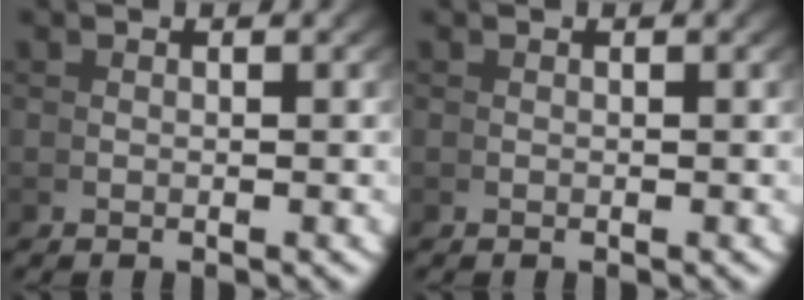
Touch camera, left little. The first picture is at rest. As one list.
[{"total": 0.0}]